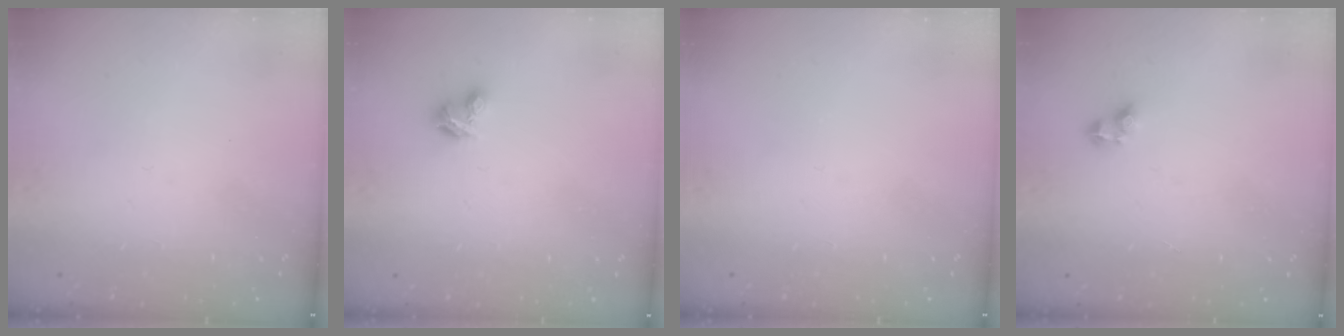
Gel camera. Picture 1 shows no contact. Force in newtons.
{"total": 3.1, "press": 3.1, "slide": 0.5}
{"total": 0.0}
{"total": 3.0, "press": 3.0, "slide": 0.3}